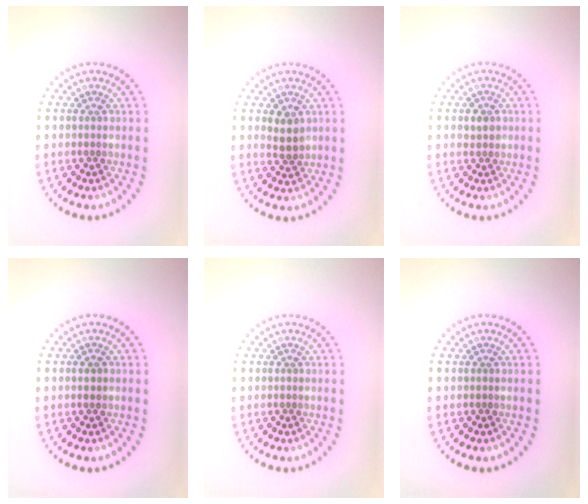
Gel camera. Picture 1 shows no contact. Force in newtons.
{"total": 1.7, "press": 1.6, "slide": 0.6}
{"total": 1.5, "press": 1.3, "slide": 0.7}
{"total": 0.8, "press": 0.7, "slide": 0.4}
{"total": 0.0}
{"total": 0.0}